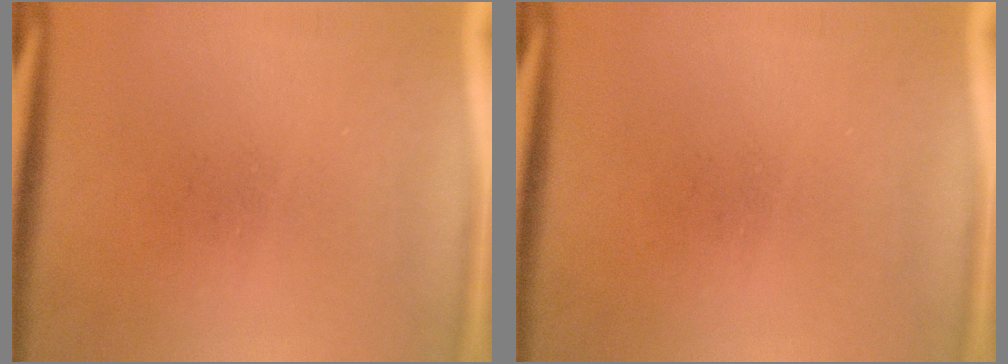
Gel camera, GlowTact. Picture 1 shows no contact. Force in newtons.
{"total": 0.0}